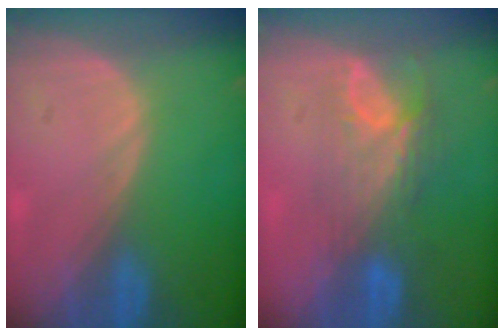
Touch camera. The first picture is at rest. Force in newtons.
{"total": 7.8, "press": 6.8, "slide": 3.9}